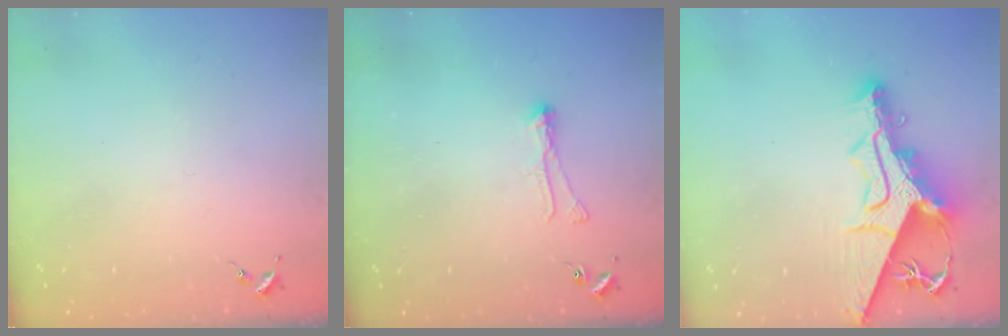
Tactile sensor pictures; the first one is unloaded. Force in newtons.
{"total": 4.2, "press": 4.2, "slide": 0.6}
{"total": 15.9, "press": 15.8, "slide": 1.4}